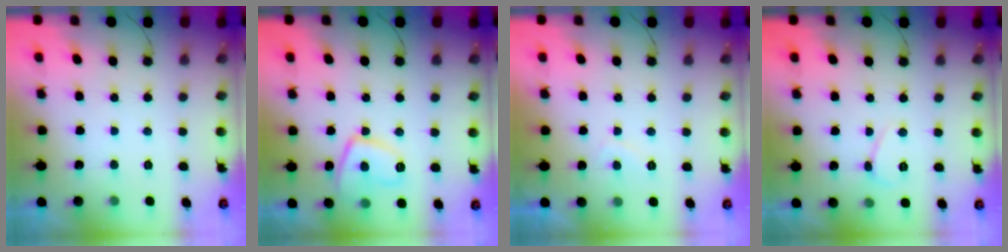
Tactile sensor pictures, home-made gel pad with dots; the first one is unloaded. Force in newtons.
{"total": 9.7, "press": 9.7, "slide": 0.8}
{"total": 1.5, "press": 1.3, "slide": 0.7}
{"total": 4.0, "press": 3.9, "slide": 0.5}